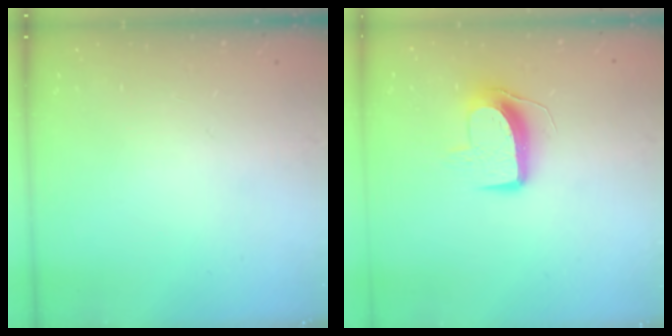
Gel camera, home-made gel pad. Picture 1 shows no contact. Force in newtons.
{"total": 9.6, "press": 9.6, "slide": 0.2}